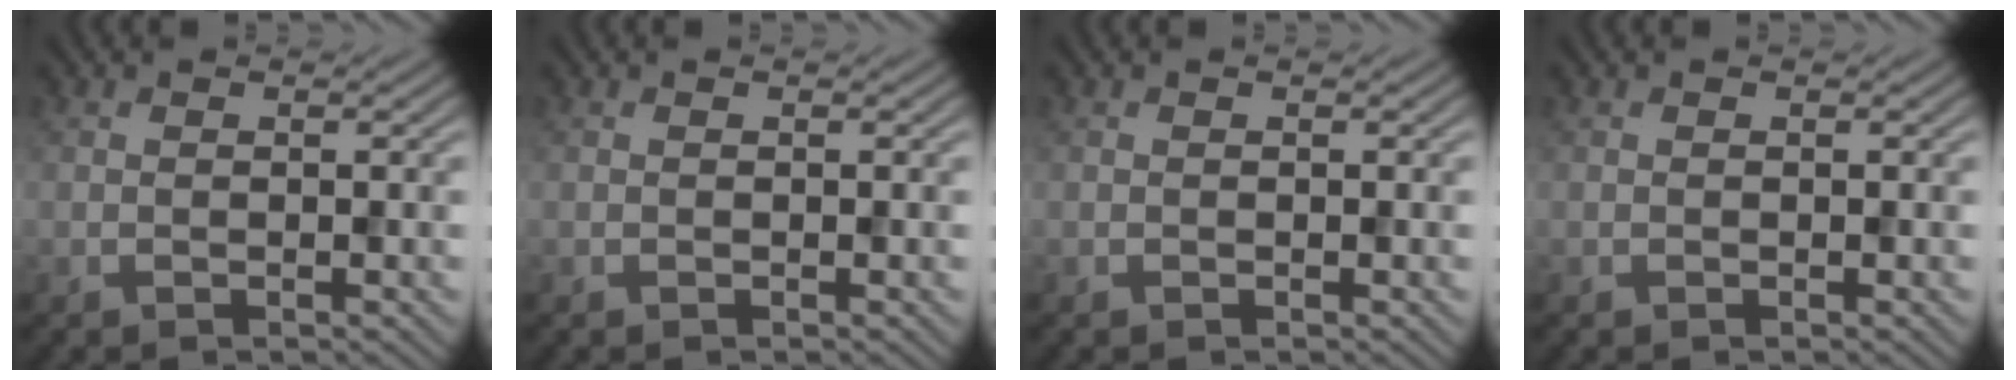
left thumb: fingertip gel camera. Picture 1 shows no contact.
{"total": 0.0}
{"total": 0.0}
{"total": 0.0}